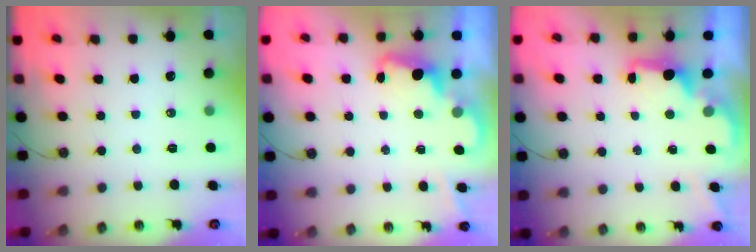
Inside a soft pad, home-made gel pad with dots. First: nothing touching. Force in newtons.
{"total": 2.5, "press": 2.4, "slide": 0.5}
{"total": 1.6, "press": 1.5, "slide": 0.6}